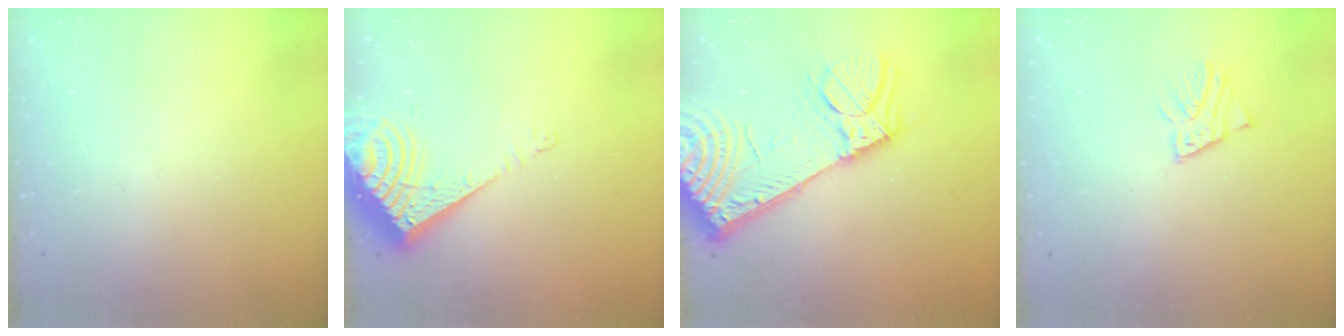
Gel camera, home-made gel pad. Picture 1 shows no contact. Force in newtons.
{"total": 11.7, "press": 11.6, "slide": 1.5}
{"total": 21.0, "press": 20.4, "slide": 4.8}
{"total": 2.6, "press": 2.6, "slide": 0.2}